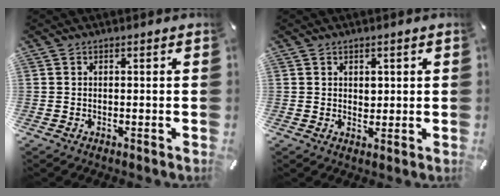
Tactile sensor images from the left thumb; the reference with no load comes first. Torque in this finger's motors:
{"motor_torque": [0.51, 0.50, 0.09, -0.13, 0.00]}